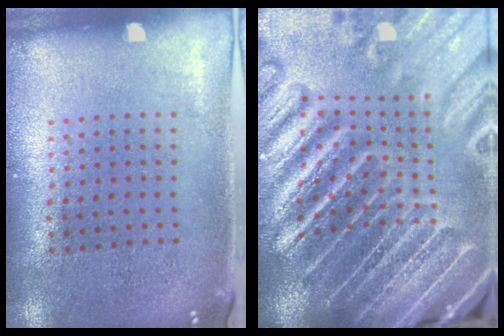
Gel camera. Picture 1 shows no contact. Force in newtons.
{"total": 5.8, "press": 5.0, "slide": 2.9}